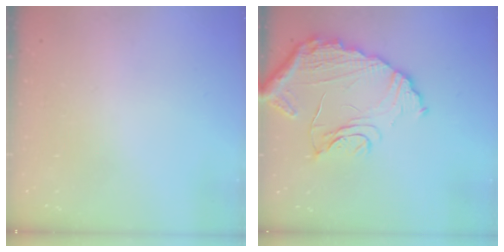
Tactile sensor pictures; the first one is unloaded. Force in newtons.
{"total": 15.1, "press": 15.0, "slide": 1.4}